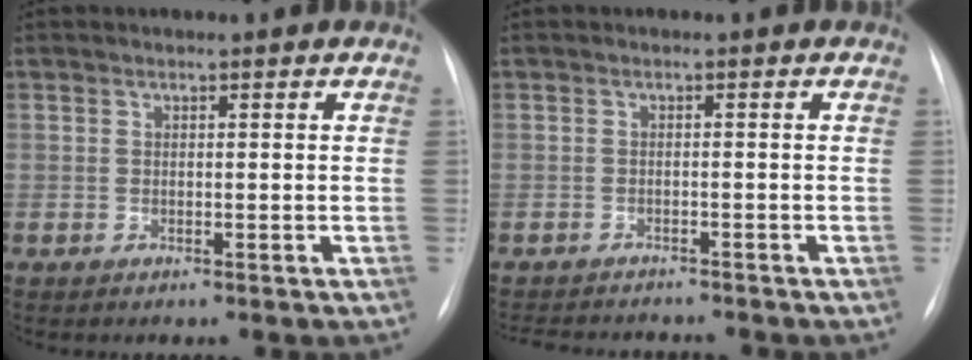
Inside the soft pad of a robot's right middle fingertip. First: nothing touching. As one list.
[{"total": 7.5, "force": [-7.2, 1.1, 2.0], "torque": [-0.024, -0.001, -0.100]}]